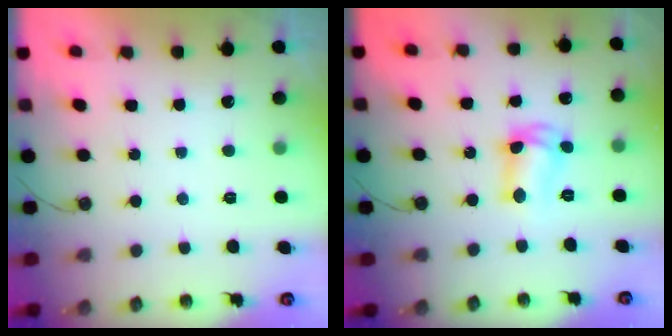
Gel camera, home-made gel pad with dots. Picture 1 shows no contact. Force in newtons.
{"total": 8.9, "press": 8.2, "slide": 3.6}